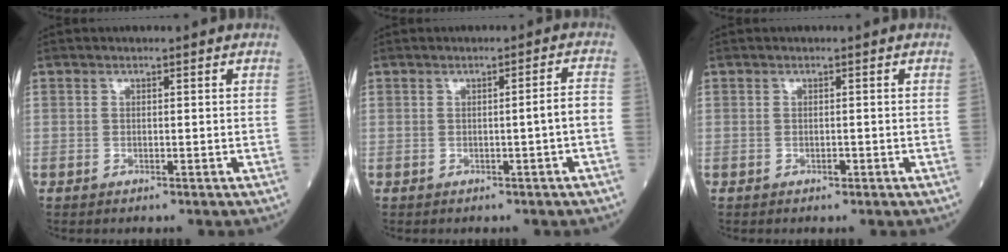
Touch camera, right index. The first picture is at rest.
{"total": 2.5, "force": [-0.8, -0.4, 2.4], "torque": [-0.031, 0.002, -0.013]}
{"total": 1.2, "force": [-0.5, 0.5, 0.9], "torque": [-0.015, 0.000, -0.006]}